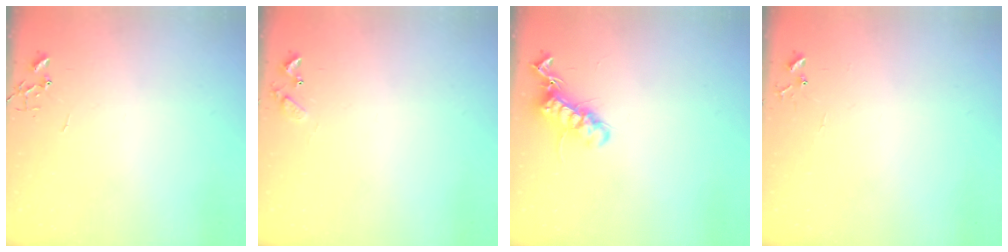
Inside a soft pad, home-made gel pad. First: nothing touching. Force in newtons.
{"total": 5.5, "press": 5.5, "slide": 0.4}
{"total": 13.0, "press": 13.0, "slide": 0.3}
{"total": 5.6, "press": 5.6, "slide": 0.4}